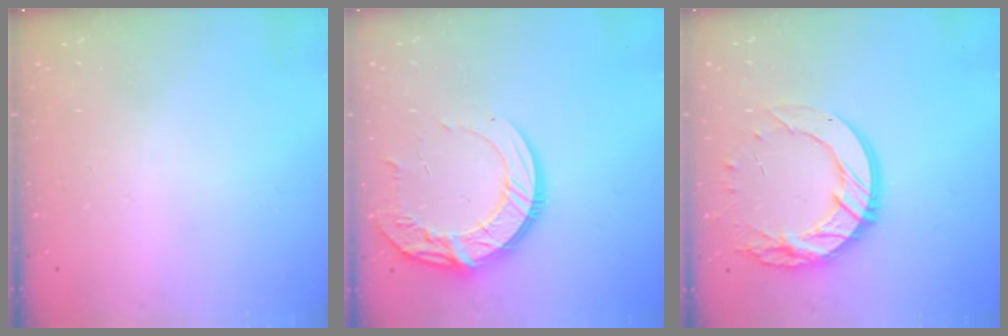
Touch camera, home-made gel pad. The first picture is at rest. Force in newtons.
{"total": 13.6, "press": 13.5, "slide": 1.2}
{"total": 16.8, "press": 16.8, "slide": 1.2}